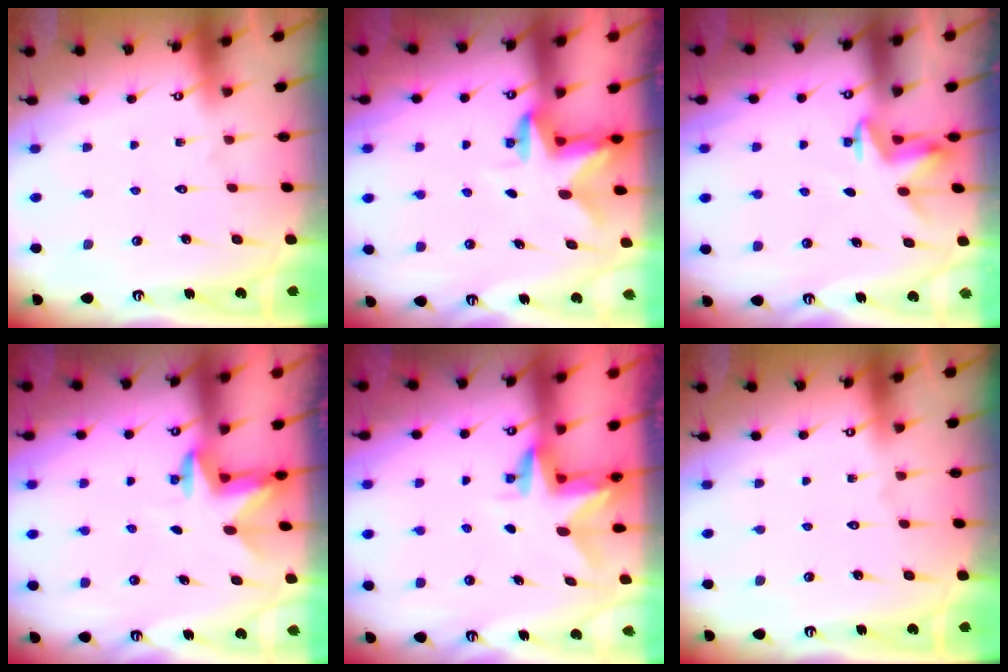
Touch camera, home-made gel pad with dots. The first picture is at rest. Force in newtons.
{"total": 2.6, "press": 2.6, "slide": 0.4}
{"total": 4.1, "press": 4.0, "slide": 0.9}
{"total": 2.8, "press": 2.8, "slide": 0.2}
{"total": 3.1, "press": 3.1, "slide": 0.3}
{"total": 0.0}